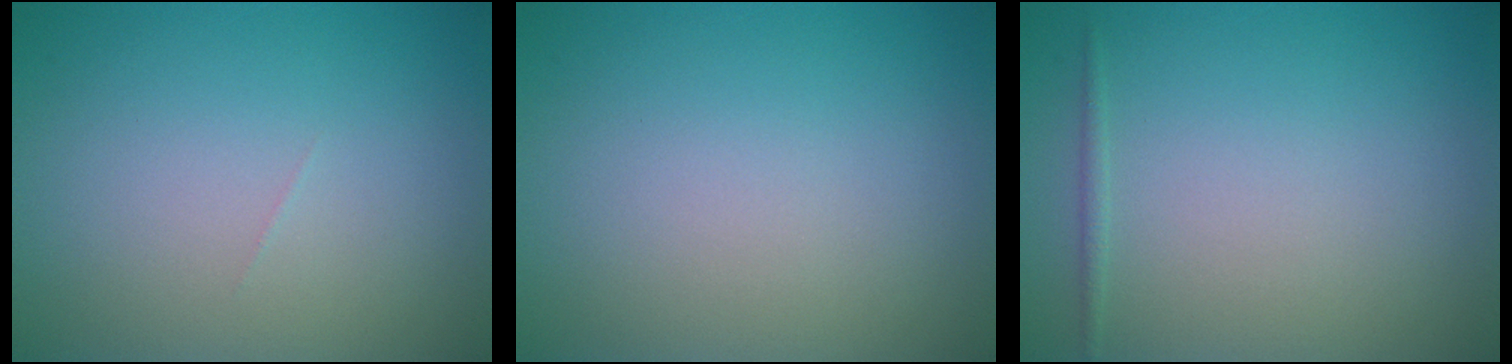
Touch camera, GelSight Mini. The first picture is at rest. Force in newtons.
{"total": 0.0}
{"total": 0.5, "press": 0.5, "slide": 0.1}